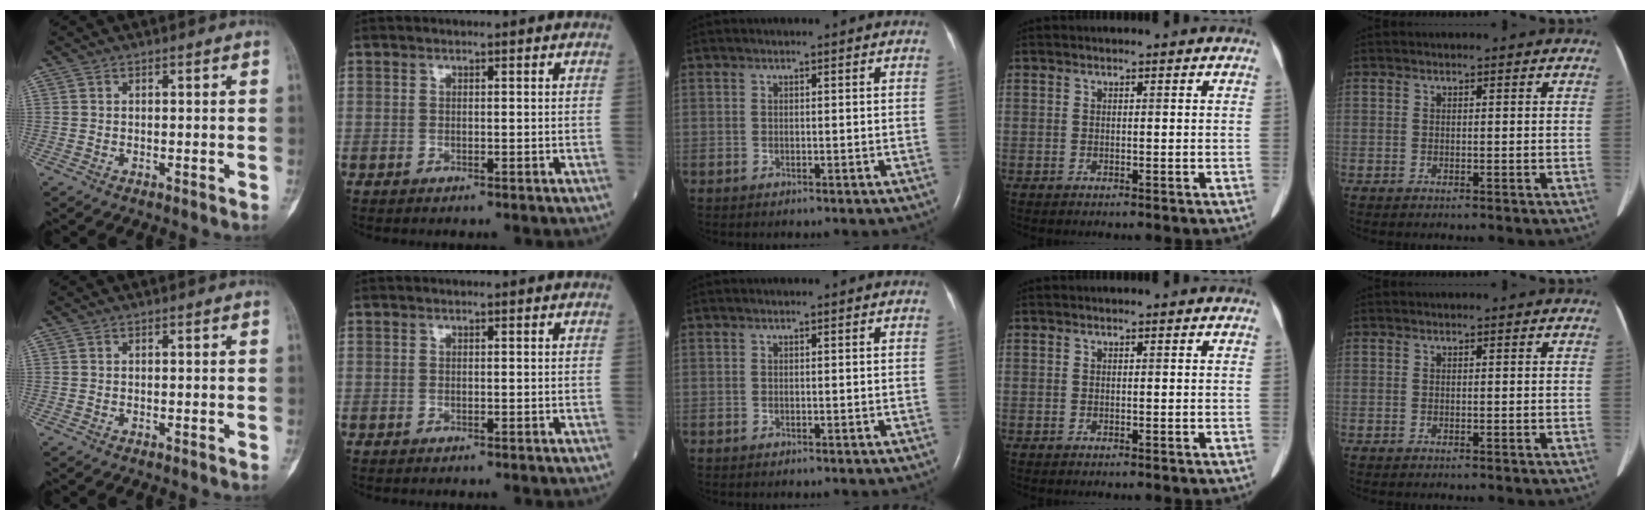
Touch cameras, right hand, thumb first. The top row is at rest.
{}